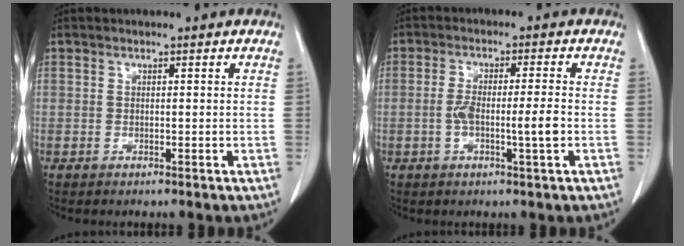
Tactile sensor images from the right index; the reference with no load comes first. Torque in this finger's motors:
{"motor_torque": [0.16, -0.01, 0.14, 0.03]}